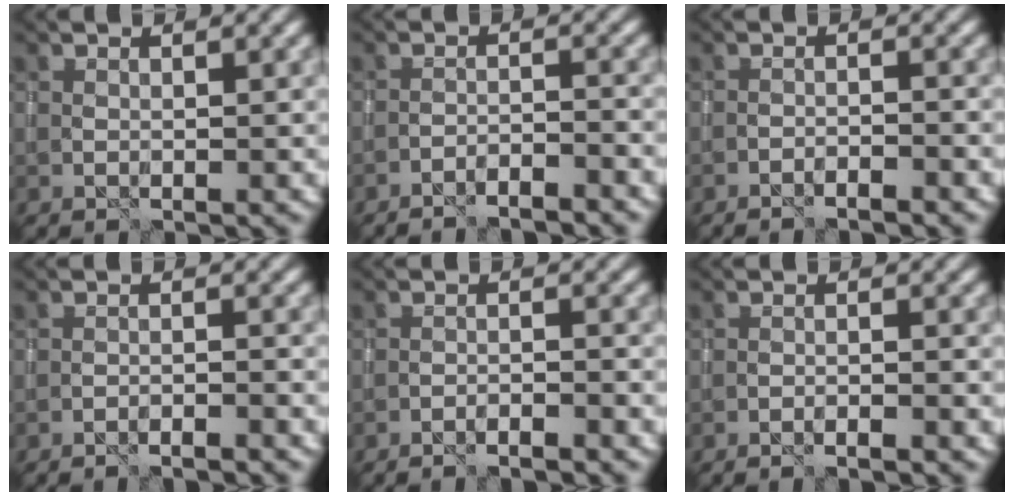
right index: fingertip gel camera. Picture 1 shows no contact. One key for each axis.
{"total": 3.3, "fx": -3.0, "fy": 0.3, "fz": 1.2, "tx": -0.019, "ty": 0.007, "tz": -0.047}
{"total": 1.8, "fx": -1.6, "fy": 0.1, "fz": 0.9, "tx": -0.019, "ty": 0.007, "tz": -0.028}
{"total": 2.2, "fx": -2.0, "fy": 0.2, "fz": 0.9, "tx": -0.011, "ty": 0.010, "tz": -0.033}
{"total": 2.2, "fx": -1.9, "fy": 0.2, "fz": 1.1, "tx": -0.018, "ty": 0.007, "tz": -0.034}
{"total": 1.7, "fx": -1.3, "fy": 0.2, "fz": 1.1, "tx": -0.020, "ty": 0.010, "tz": -0.026}